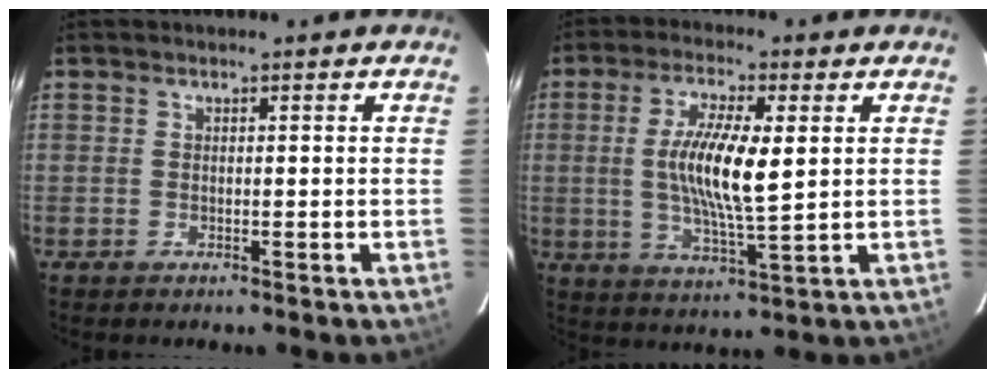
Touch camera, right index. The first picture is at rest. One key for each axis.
{"total": 11.0, "fx": 1.4, "fy": 2.4, "fz": 10.7, "tx": -0.200, "ty": -0.003, "tz": 0.026}